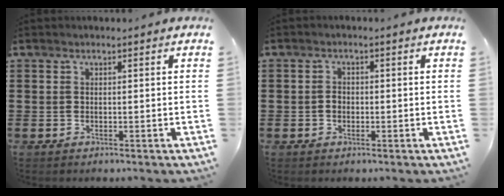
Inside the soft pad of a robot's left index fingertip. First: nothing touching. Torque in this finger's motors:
{"motor_torque": [0.36, 0.34, 0.18, 0.01]}